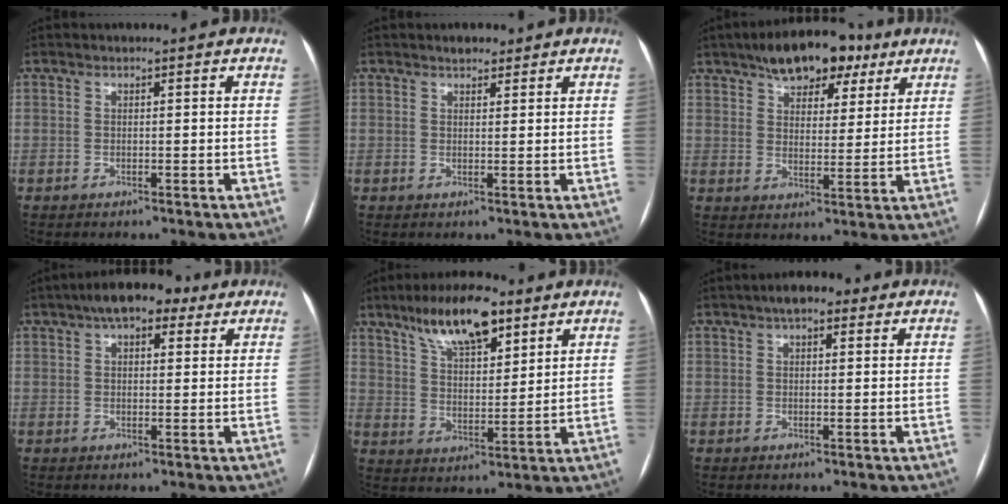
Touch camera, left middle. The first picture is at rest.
{"total": 2.3, "force": [1.8, 1.1, 0.9], "torque": [-0.015, 0.005, 0.025]}
{"total": 12.7, "force": [8.5, 6.0, 7.3], "torque": [-0.103, 0.029, 0.132]}
{"total": 8.8, "force": [5.3, 3.9, 5.9], "torque": [-0.091, 0.030, 0.078]}
{"total": 12.2, "force": [8.0, 4.0, 8.3], "torque": [-0.145, 0.013, 0.142]}
{"total": 4.8, "force": [2.8, 2.0, 3.3], "torque": [-0.050, 0.020, 0.037]}